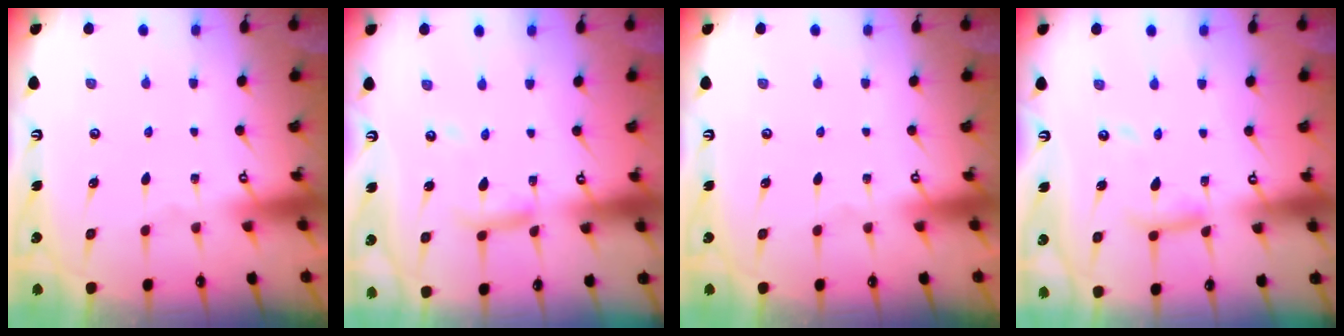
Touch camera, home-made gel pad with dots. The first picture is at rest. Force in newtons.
{"total": 7.8, "press": 7.8, "slide": 0.5}
{"total": 0.0}
{"total": 10.8, "press": 10.8, "slide": 1.1}